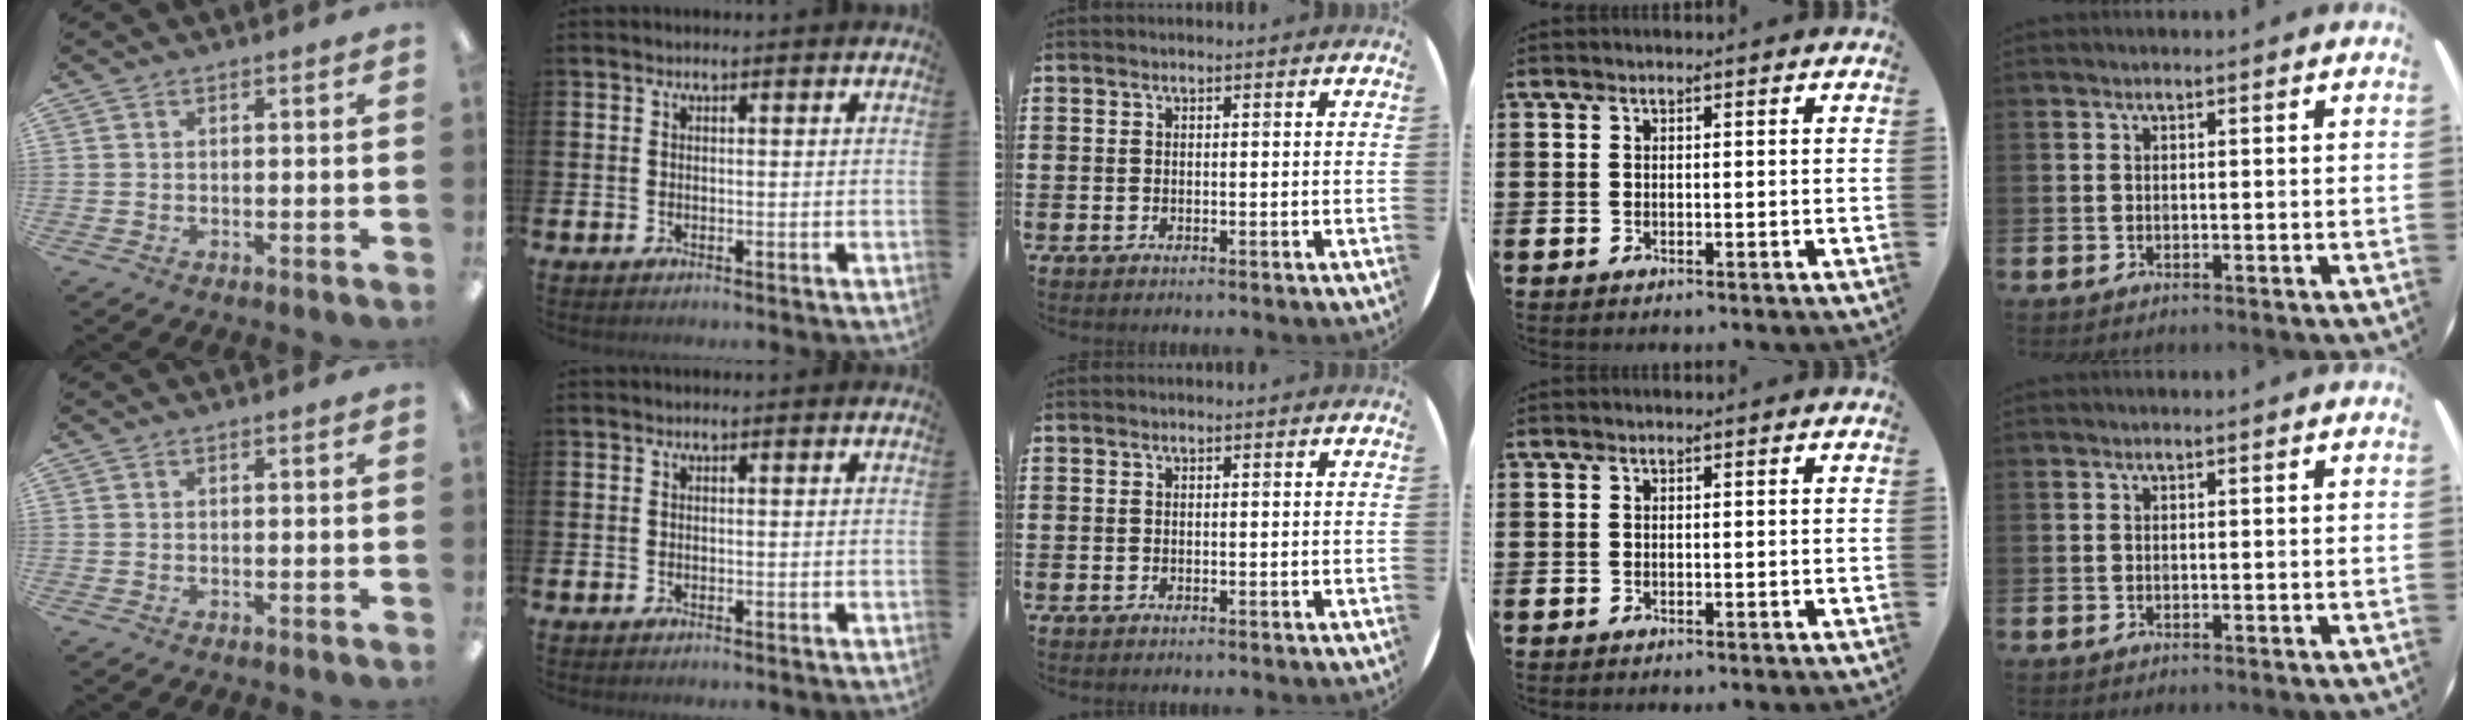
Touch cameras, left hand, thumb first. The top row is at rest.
{}